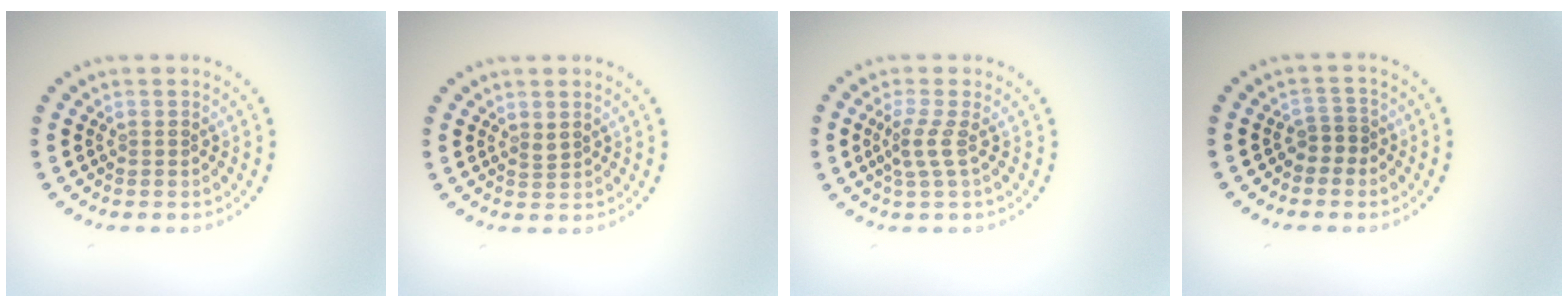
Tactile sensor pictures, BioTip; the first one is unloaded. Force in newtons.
{"total": 0.6, "press": 0.5, "slide": 0.3}
{"total": 2.0, "press": 1.4, "slide": 1.4}
{"total": 1.6, "press": 1.3, "slide": 0.9}